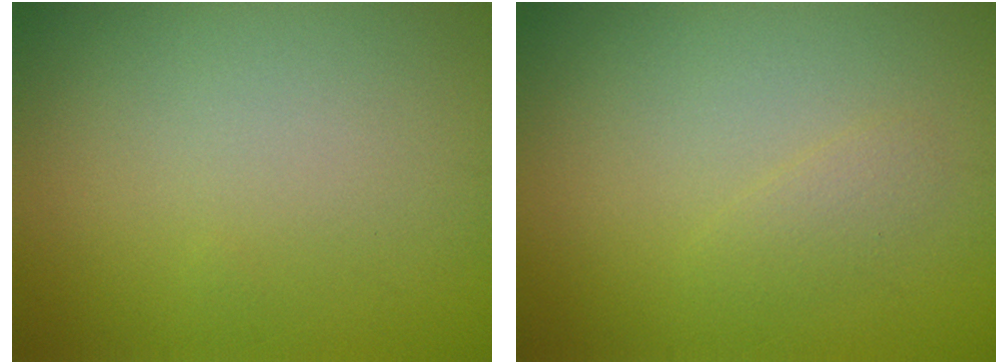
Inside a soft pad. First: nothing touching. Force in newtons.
{"total": 1.0, "press": 1.0, "slide": 0.1}